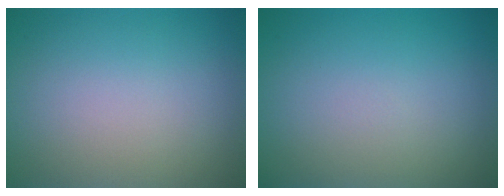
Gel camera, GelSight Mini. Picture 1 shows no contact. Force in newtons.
{"total": 0.0}